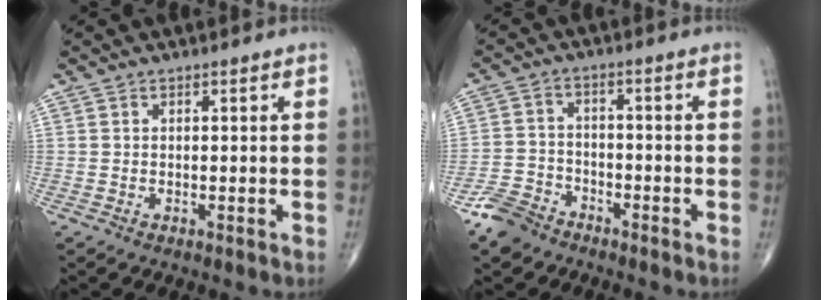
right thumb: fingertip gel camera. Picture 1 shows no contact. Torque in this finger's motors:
{"motor_torque": [1.27, -0.17, 0.04, -1.09, 0.05]}